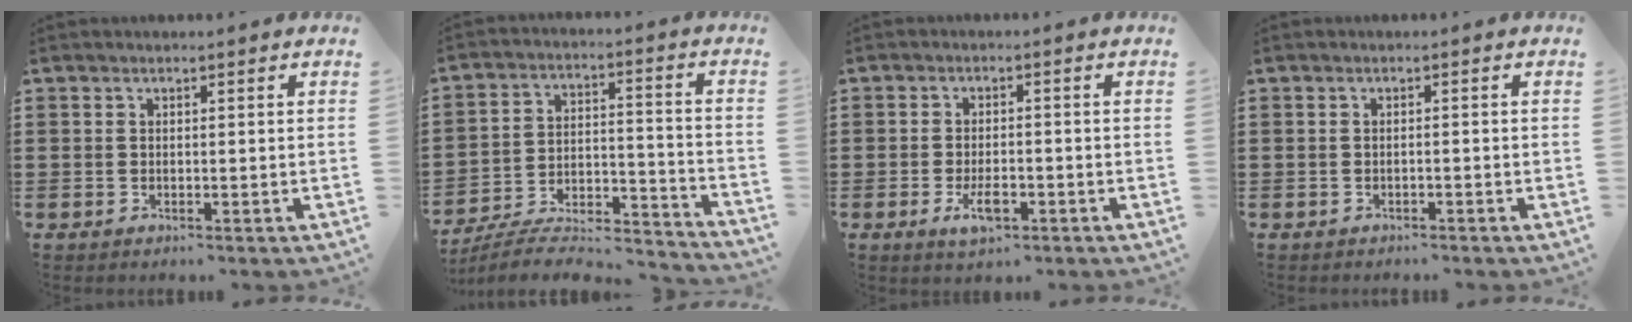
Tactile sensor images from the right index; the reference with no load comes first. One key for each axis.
{"total": 6.4, "fx": -5.8, "fy": 1.4, "fz": 2.4, "tx": -0.046, "ty": -0.002, "tz": -0.117}
{"total": 4.2, "fx": -1.7, "fy": 1.6, "fz": 3.5, "tx": -0.072, "ty": -0.003, "tz": -0.033}
{"total": 0.7, "fx": -0.5, "fy": 0.1, "fz": 0.4, "tx": -0.008, "ty": -0.001, "tz": -0.011}